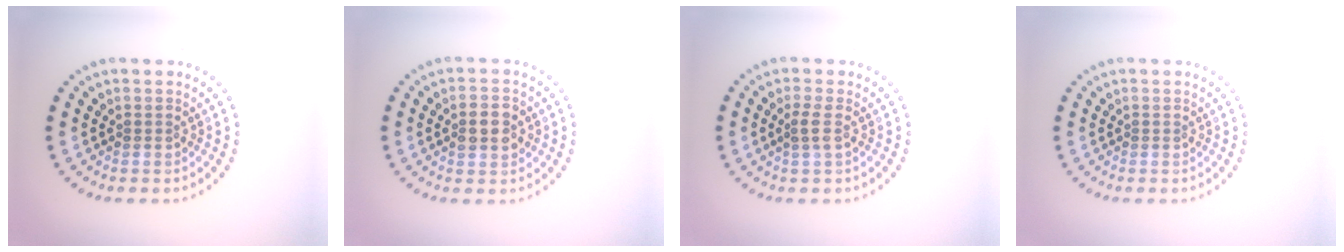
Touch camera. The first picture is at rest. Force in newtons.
{"total": 2.9, "press": 2.9, "slide": 0.2}
{"total": 1.2, "press": 1.0, "slide": 0.5}
{"total": 0.0}